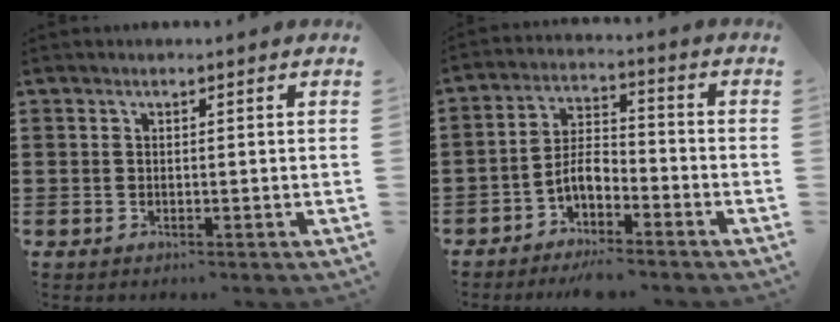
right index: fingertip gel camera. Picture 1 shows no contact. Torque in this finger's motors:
{"motor_torque": [2.14, 0.00, 0.70, 0.17]}